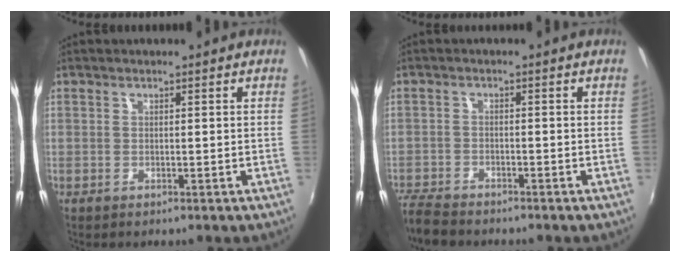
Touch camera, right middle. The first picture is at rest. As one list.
[{"total": 5.8, "force": [-5.4, 1.3, 1.5], "torque": [-0.052, -0.022, -0.106]}]